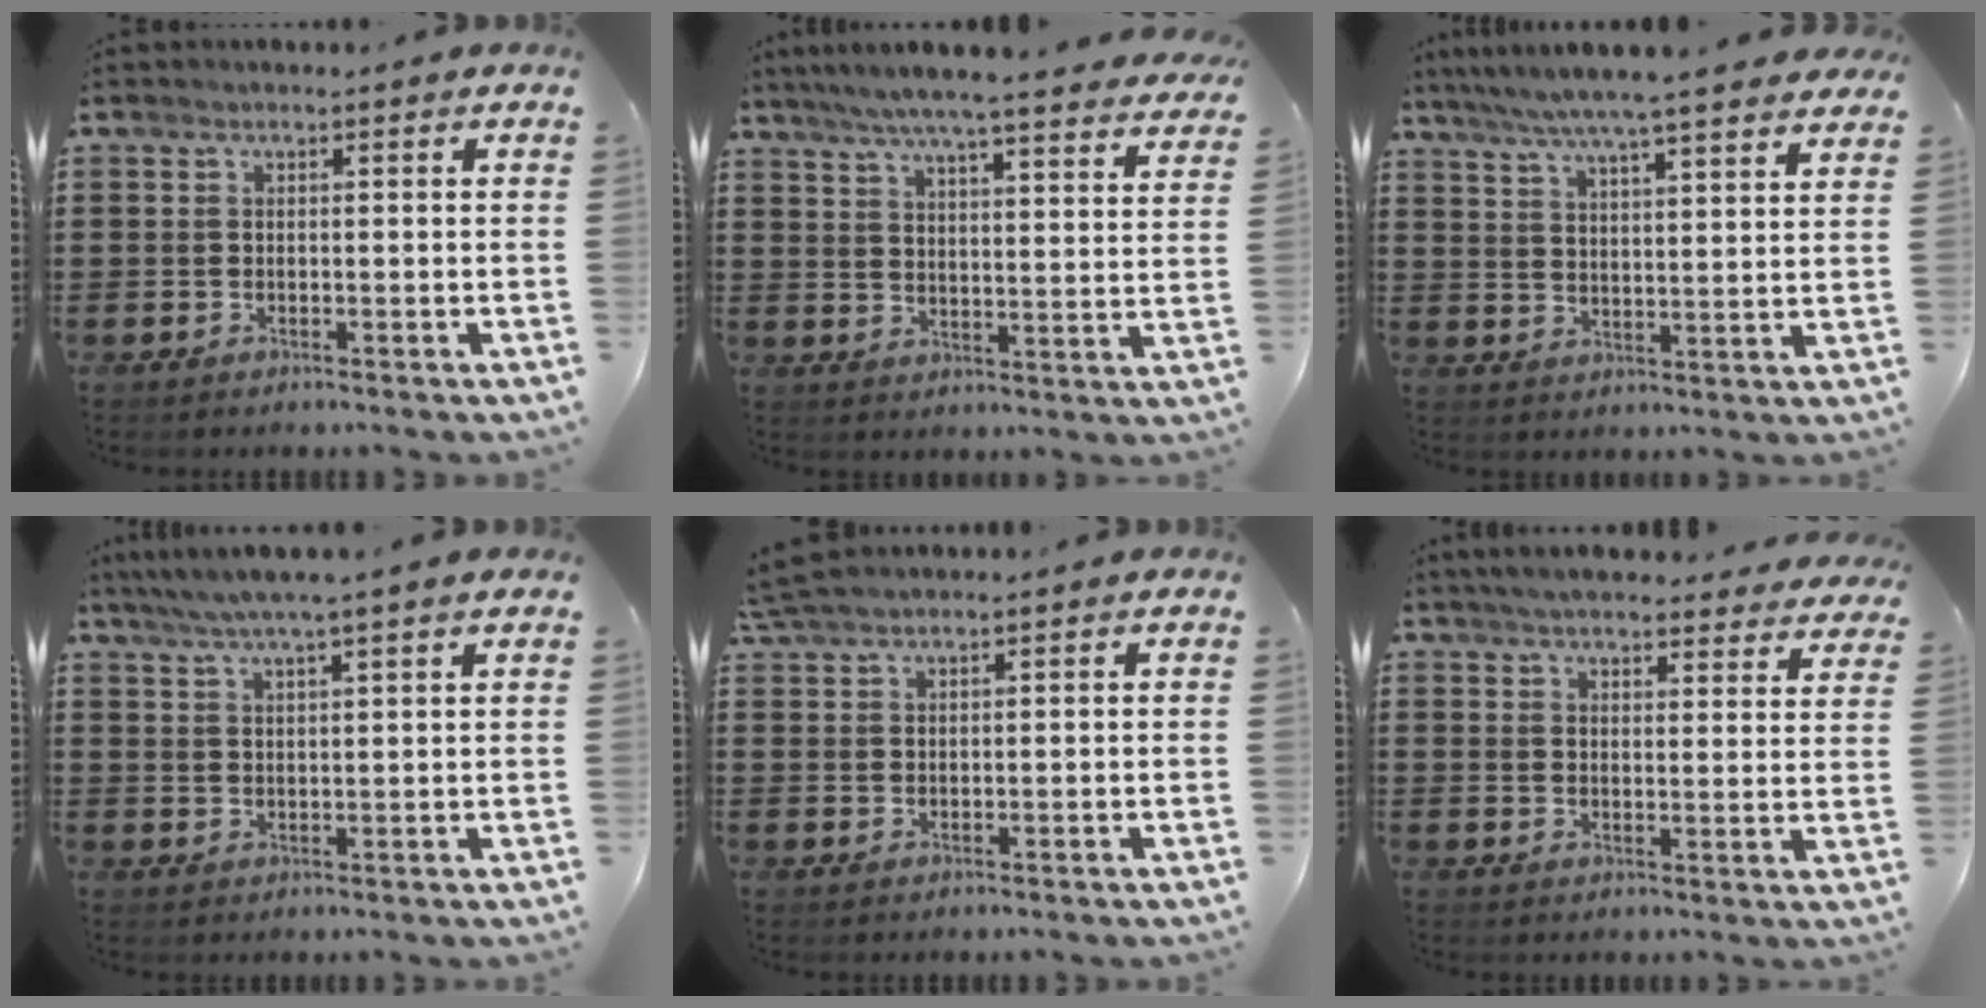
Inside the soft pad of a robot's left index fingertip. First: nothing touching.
{"total": 5.9, "force": [5.3, -0.5, 2.6], "torque": [-0.072, -0.033, 0.089]}
{"total": 6.2, "force": [5.5, -0.3, 2.9], "torque": [-0.076, -0.027, 0.094]}
{"total": 4.0, "force": [3.2, -0.5, 2.2], "torque": [-0.052, -0.006, 0.057]}
{"total": 2.6, "force": [2.3, 0.2, 1.2], "torque": [-0.030, 0.004, 0.046]}
{"total": 5.1, "force": [4.8, 0.3, 1.4], "torque": [-0.045, -0.019, 0.088]}